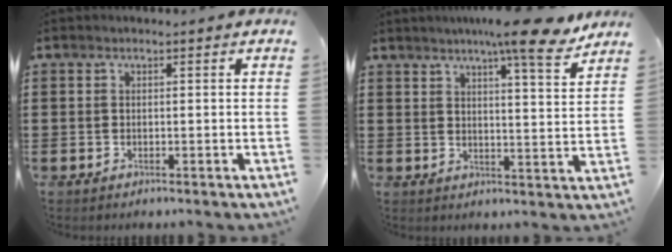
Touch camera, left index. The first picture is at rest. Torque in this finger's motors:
{"motor_torque": [1.07, -1.07, 0.64, 0.09]}